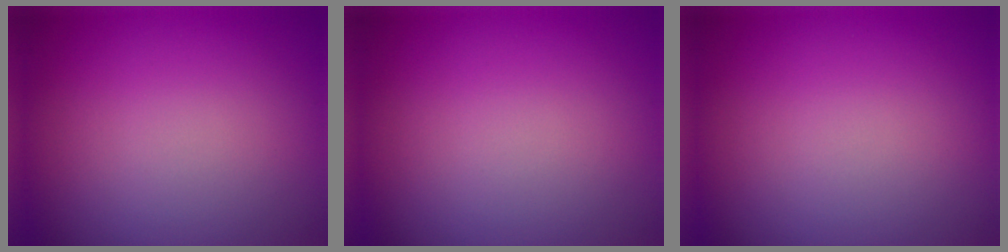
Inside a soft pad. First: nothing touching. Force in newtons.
{"total": 0.0}
{"total": 0.0}